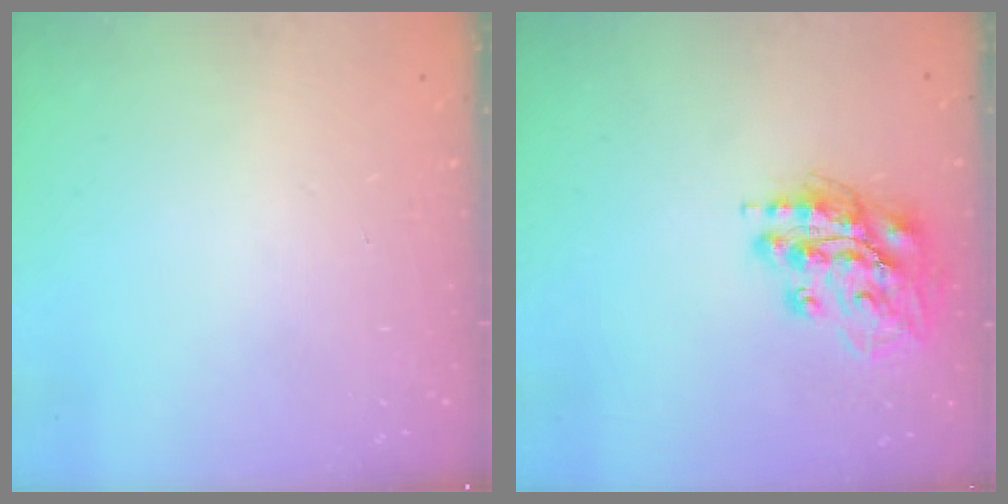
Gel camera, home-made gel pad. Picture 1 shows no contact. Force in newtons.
{"total": 15.4, "press": 15.3, "slide": 1.9}